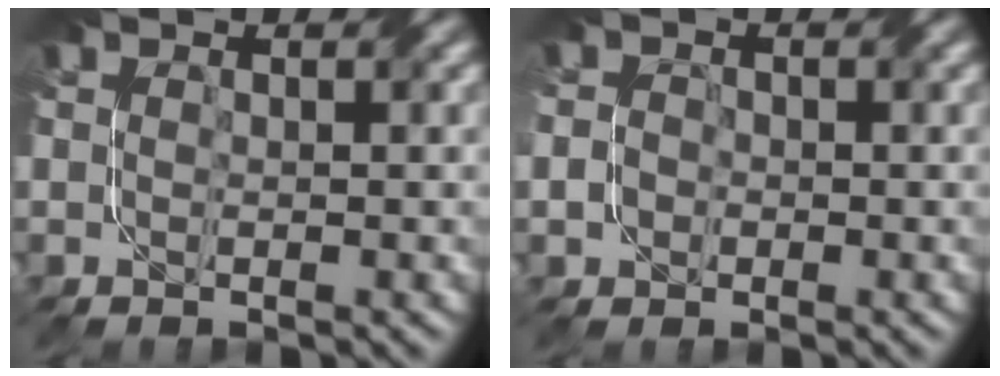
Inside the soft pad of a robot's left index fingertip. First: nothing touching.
{"total": 1.6, "force": [-0.7, 1.3, 0.7], "torque": [-0.006, 0.007, -0.023]}